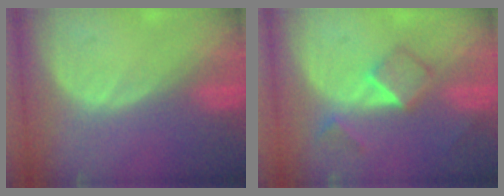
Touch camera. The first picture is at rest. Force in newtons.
{"total": 5.1, "press": 4.5, "slide": 2.5}